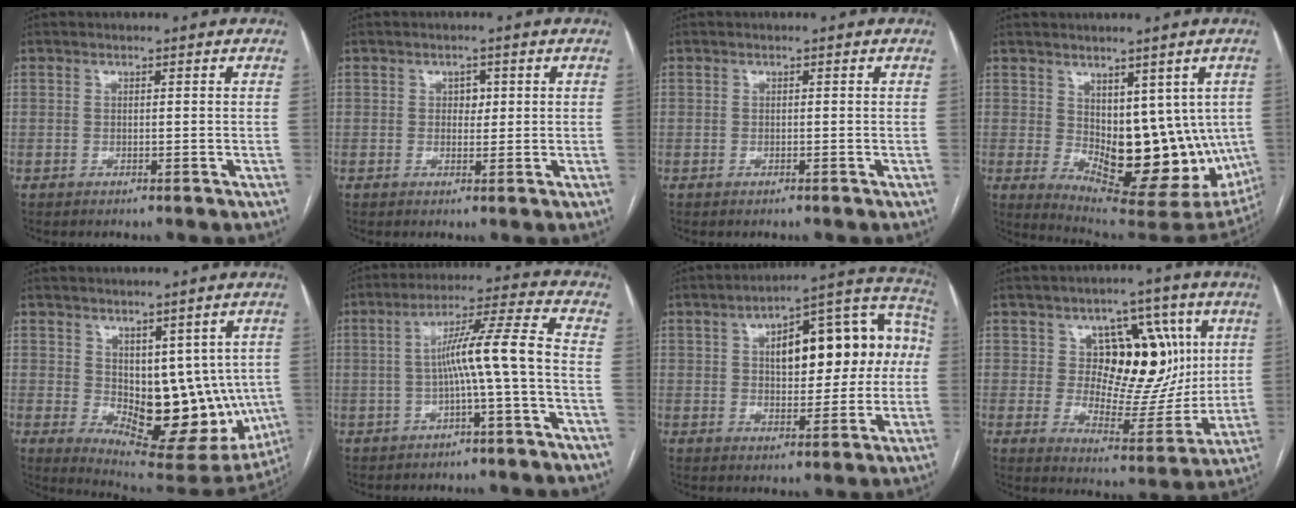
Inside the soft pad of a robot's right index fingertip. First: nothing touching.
{"total": 1.8, "force": [0.4, 1.3, 1.2], "torque": [-0.013, 0.003, 0.007]}
{"total": 0.0}
{"total": 15.3, "force": [-0.4, 7.9, 13.2], "torque": [-0.178, -0.015, 0.018]}
{"total": 15.1, "force": [-0.6, 8.3, 12.6], "torque": [-0.162, -0.011, 0.017]}
{"total": 8.7, "force": [-1.6, -0.8, 8.5], "torque": [-0.144, 0.027, -0.022]}
{"total": 18.3, "force": [2.3, 7.3, 16.6], "torque": [-0.225, 0.055, 0.039]}
{"total": 14.5, "force": [4.1, 8.4, 11.0], "torque": [-0.139, 0.025, 0.077]}